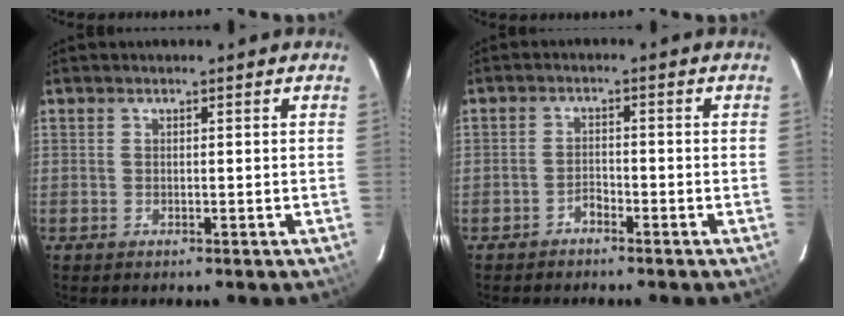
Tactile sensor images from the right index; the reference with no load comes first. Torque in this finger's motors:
{"motor_torque": [0.18, 0.00, 0.02, -0.03]}